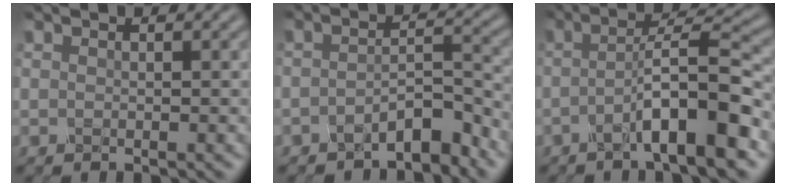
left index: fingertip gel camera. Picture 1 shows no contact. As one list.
[{"total": 3.4, "force": [-2.7, 0.7, 1.9], "torque": [-0.029, 0.013, -0.052]}, {"total": 7.2, "force": [-2.8, 1.1, 6.6], "torque": [-0.095, 0.020, -0.057]}]